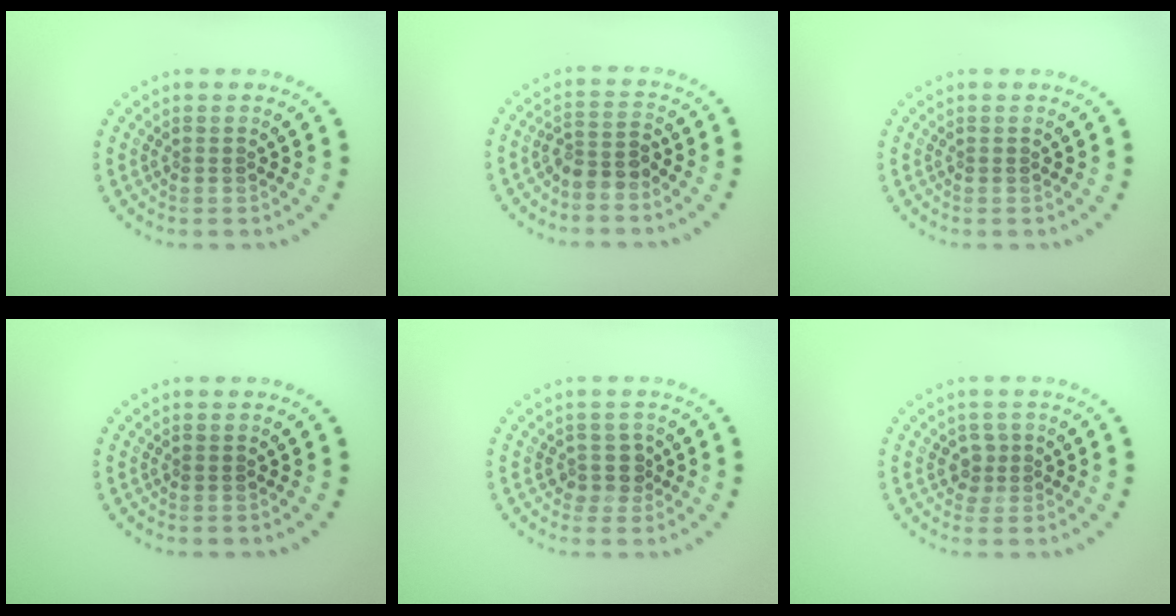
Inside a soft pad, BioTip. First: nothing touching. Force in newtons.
{"total": 2.2, "press": 1.8, "slide": 1.4}
{"total": 0.0}
{"total": 0.0}
{"total": 1.7, "press": 1.4, "slide": 1.0}
{"total": 1.7, "press": 1.3, "slide": 1.0}